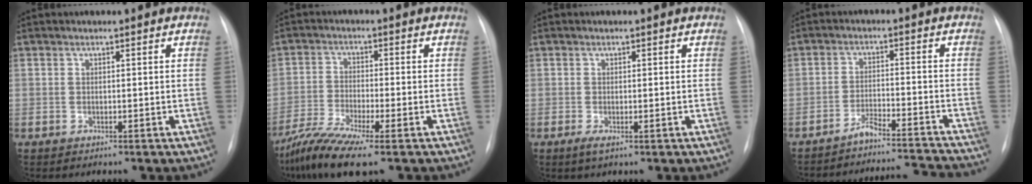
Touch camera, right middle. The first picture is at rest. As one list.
[{"total": 9.8, "force": [-7.0, 0.5, 6.9], "torque": [-0.136, -0.023, -0.125]}, {"total": 1.7, "force": [-0.7, 0.4, 1.5], "torque": [-0.028, -0.004, -0.010]}, {"total": 10.9, "force": [-10.7, -1.7, 0.7], "torque": [-0.004, 0.007, -0.157]}]